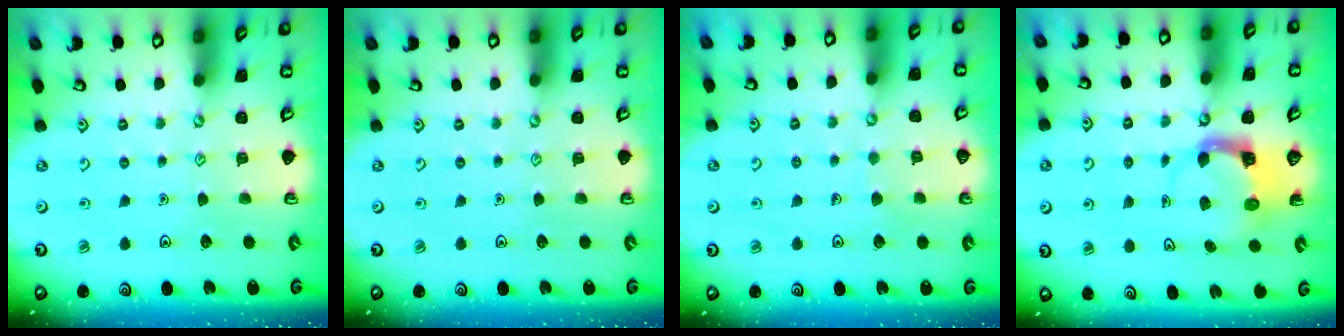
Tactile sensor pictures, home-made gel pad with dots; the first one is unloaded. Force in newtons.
{"total": 0.0}
{"total": 3.9, "press": 3.9, "slide": 0.2}
{"total": 3.7, "press": 3.7, "slide": 0.5}